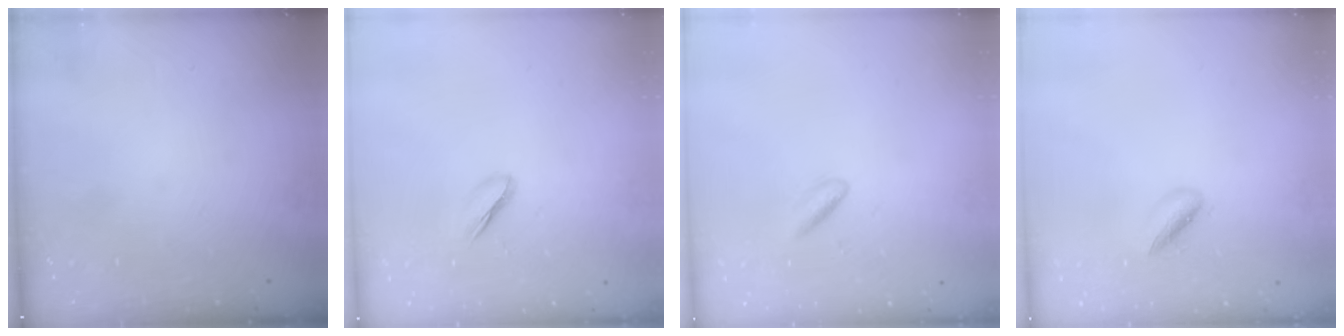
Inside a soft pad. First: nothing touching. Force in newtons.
{"total": 3.1, "press": 3.0, "slide": 0.9}
{"total": 1.8, "press": 1.6, "slide": 0.8}
{"total": 3.7, "press": 3.6, "slide": 1.1}